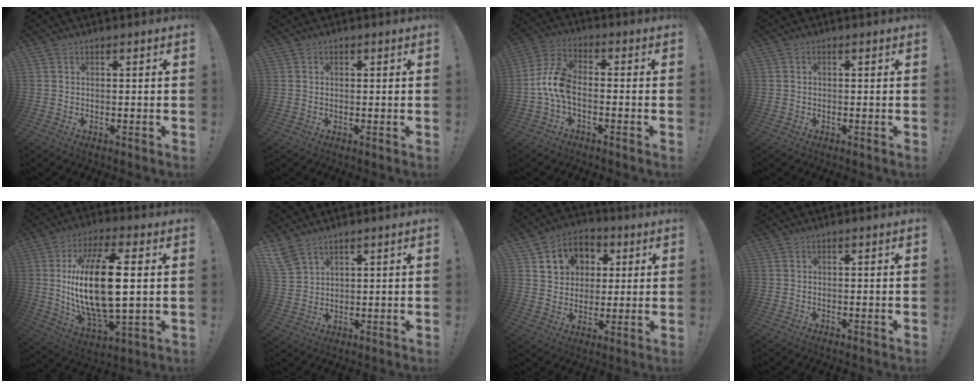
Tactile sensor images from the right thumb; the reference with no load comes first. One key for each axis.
{"total": 0.7, "fx": 0.3, "fy": 0.6, "fz": 0.1, "tx": 0.006, "ty": -0.002, "tz": 0.004}
{"total": 9.4, "fx": -2.1, "fy": 5.1, "fz": 7.6, "tx": -0.153, "ty": 0.010, "tz": -0.031}
{"total": 0.6, "fx": -0.1, "fy": 0.4, "fz": 0.4, "tx": -0.011, "ty": 0.004, "tz": -0.002}
{"total": 22.3, "fx": 1.9, "fy": 8.8, "fz": 20.3, "tx": -0.413, "ty": -0.007, "tz": 0.027}
{"total": 6.8, "fx": 5.3, "fy": 3.3, "fz": 2.8, "tx": -0.061, "ty": -0.021, "tz": 0.107}
{"total": 10.0, "fx": 3.5, "fy": 8.9, "fz": 2.9, "tx": -0.038, "ty": -0.017, "tz": 0.072}
{"total": 0.0}